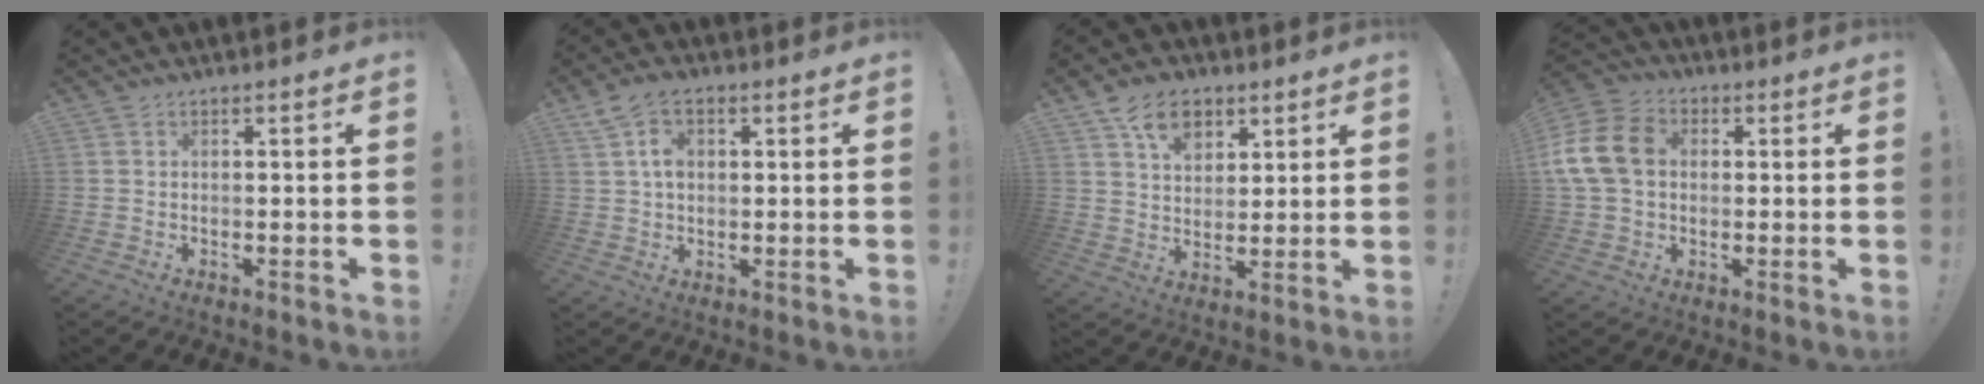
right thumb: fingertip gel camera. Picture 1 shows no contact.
{"total": 7.2, "force": [2.3, 4.6, 5.0], "torque": [-0.086, 0.005, 0.046]}
{"total": 10.4, "force": [5.8, 7.1, 5.1], "torque": [-0.074, -0.023, 0.109]}
{"total": 14.8, "force": [1.7, 11.4, 9.3], "torque": [-0.180, 0.014, 0.038]}